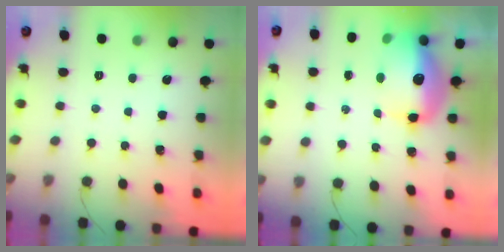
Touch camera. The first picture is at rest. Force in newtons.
{"total": 15.1, "press": 14.7, "slide": 3.6}